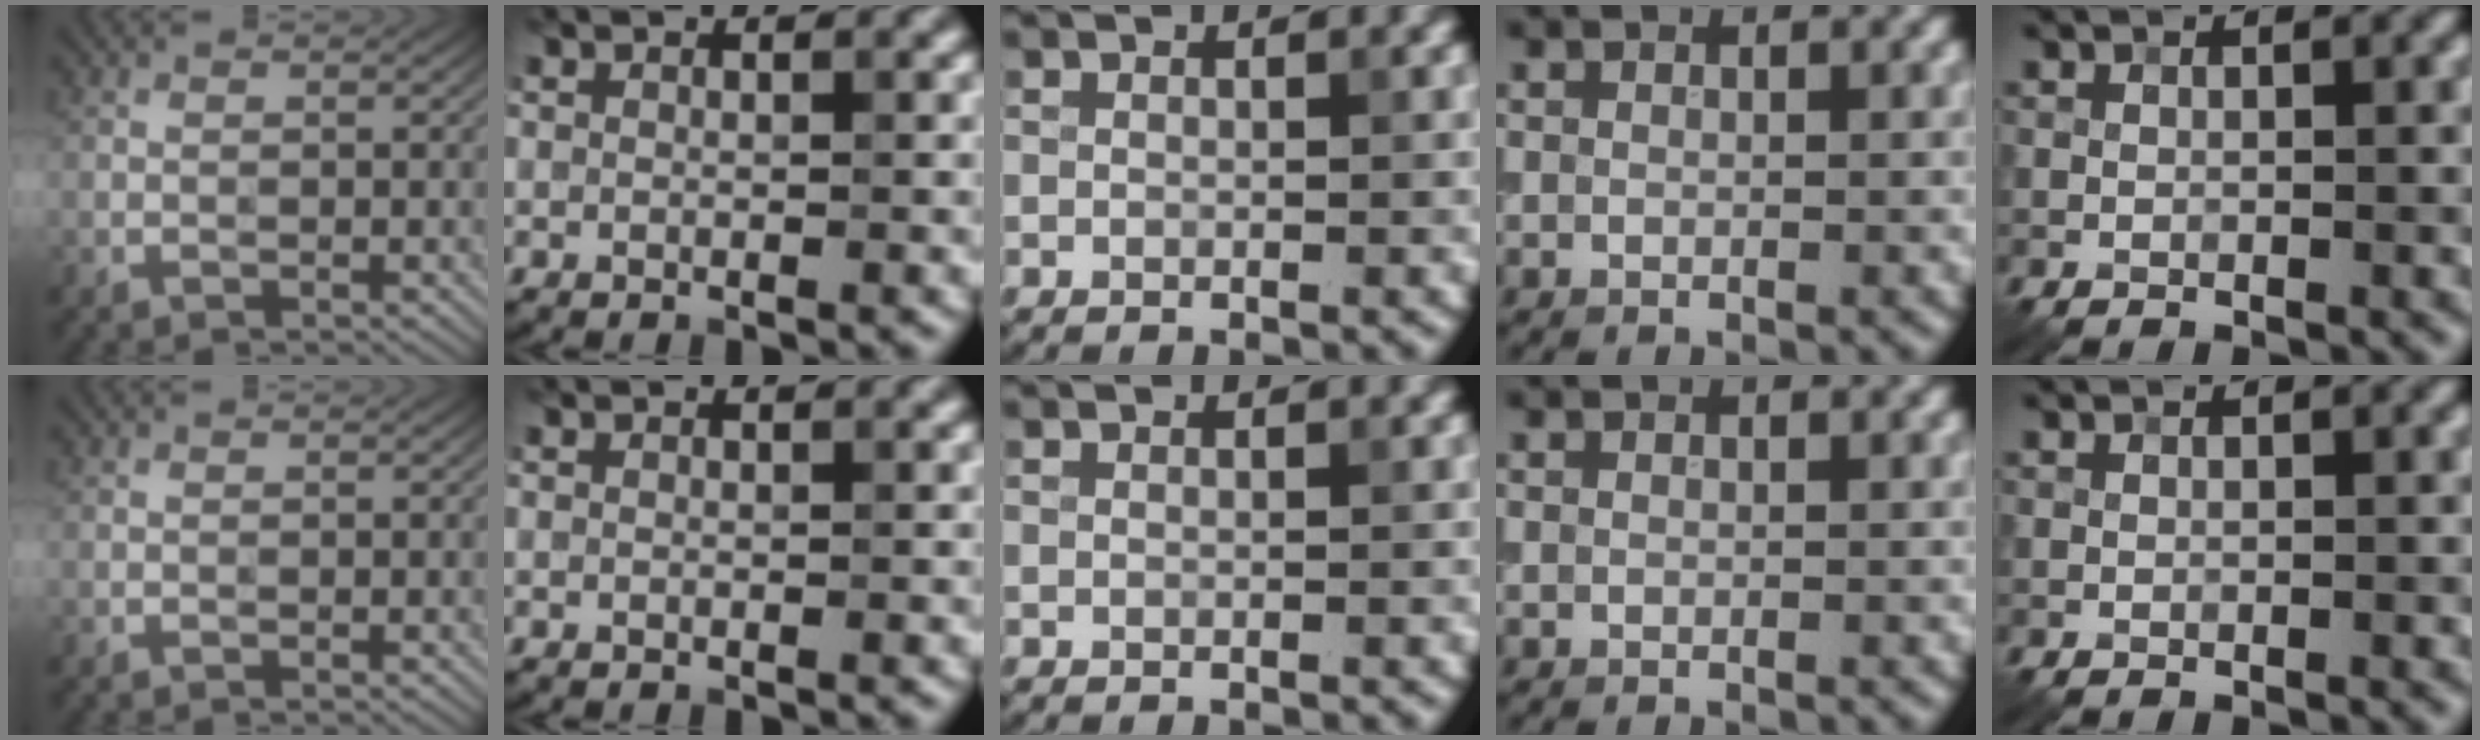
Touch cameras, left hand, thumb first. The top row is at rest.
{}